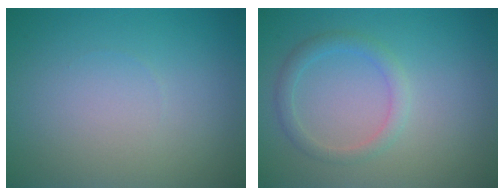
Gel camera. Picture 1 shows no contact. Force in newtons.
{"total": 1.9, "press": 1.9, "slide": 0.1}